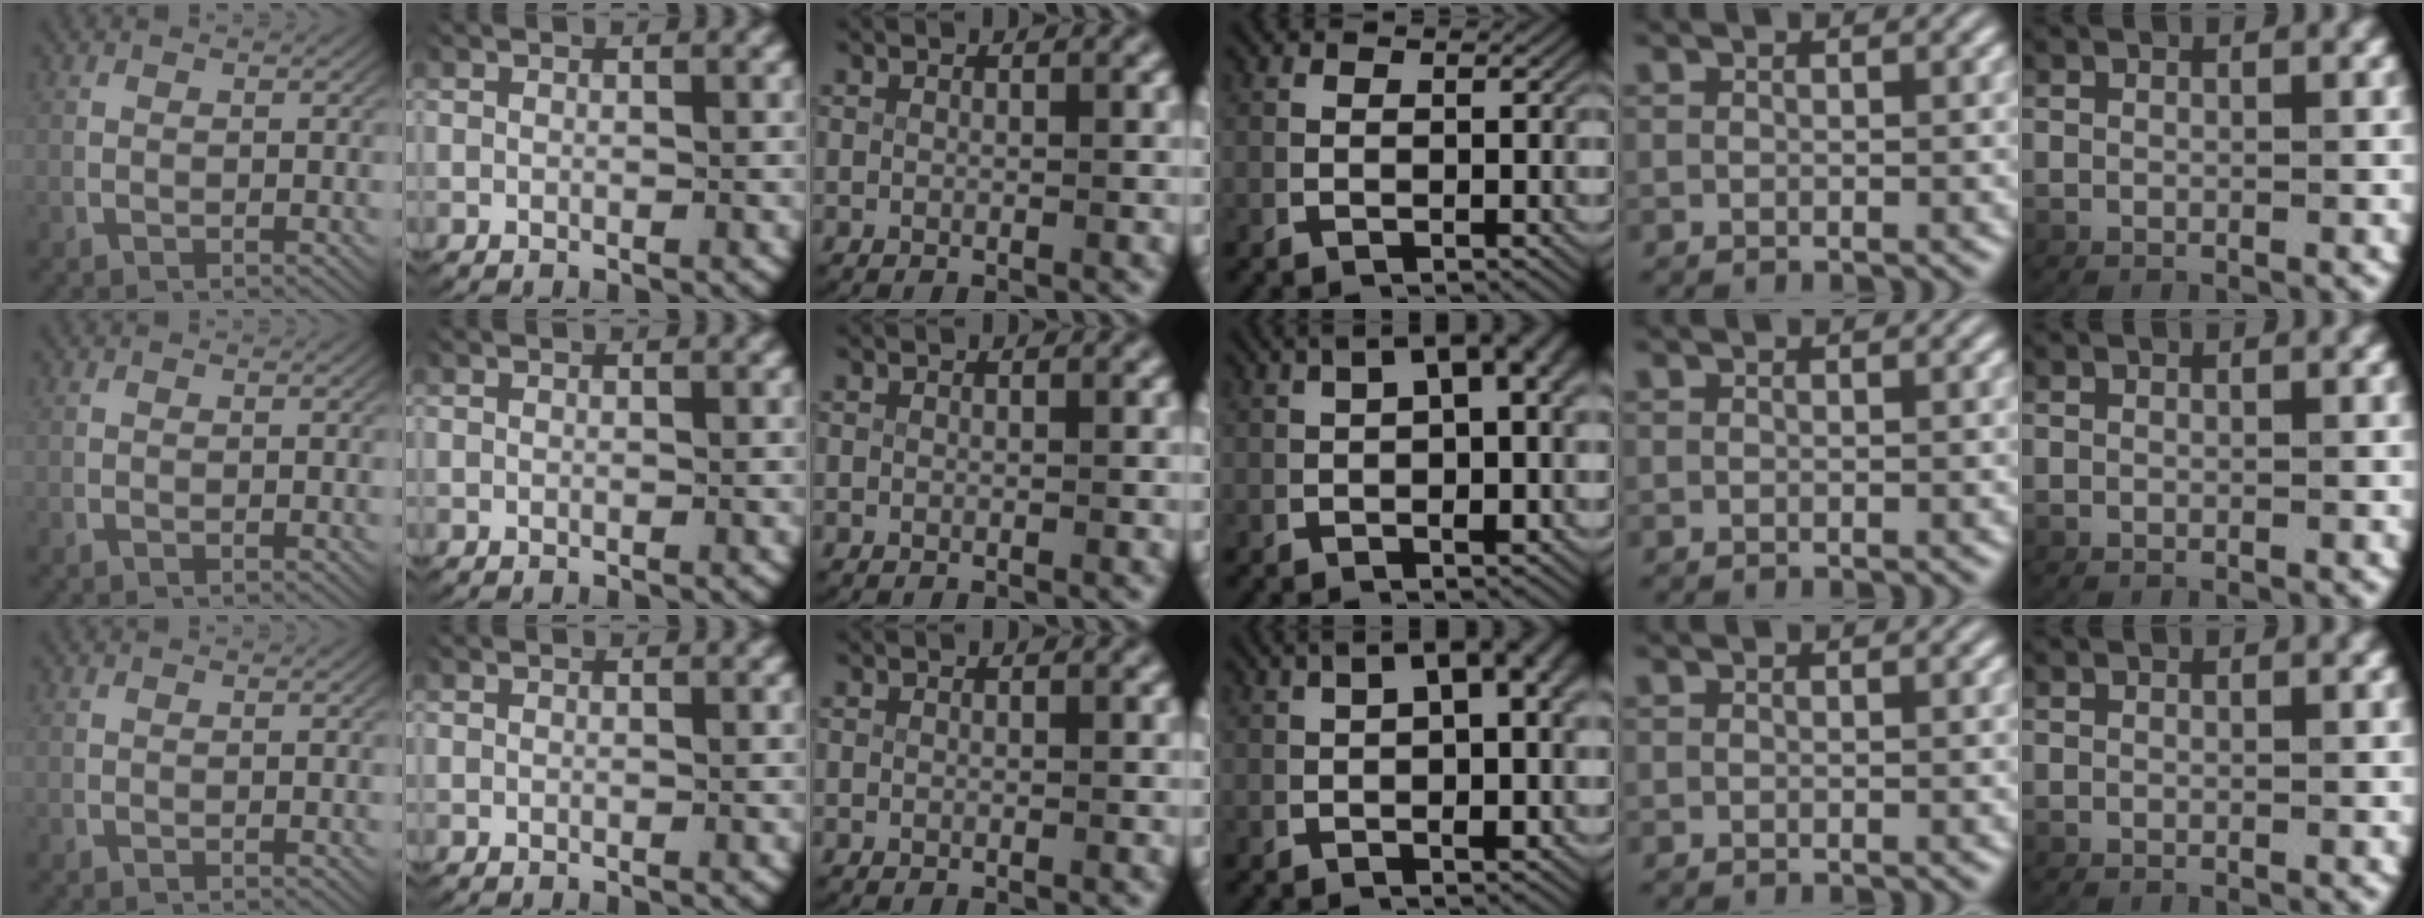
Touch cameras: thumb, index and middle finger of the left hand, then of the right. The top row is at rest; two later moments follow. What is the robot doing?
{"motion": "lift_and_place", "object": "map"}